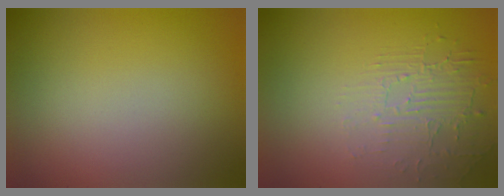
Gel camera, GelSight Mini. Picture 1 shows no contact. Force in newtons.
{"total": 1.9, "press": 1.0, "slide": 1.6}